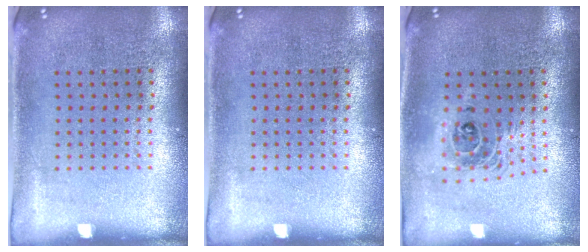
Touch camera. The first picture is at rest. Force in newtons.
{"total": 0.0}
{"total": 1.7, "press": 1.4, "slide": 0.9}